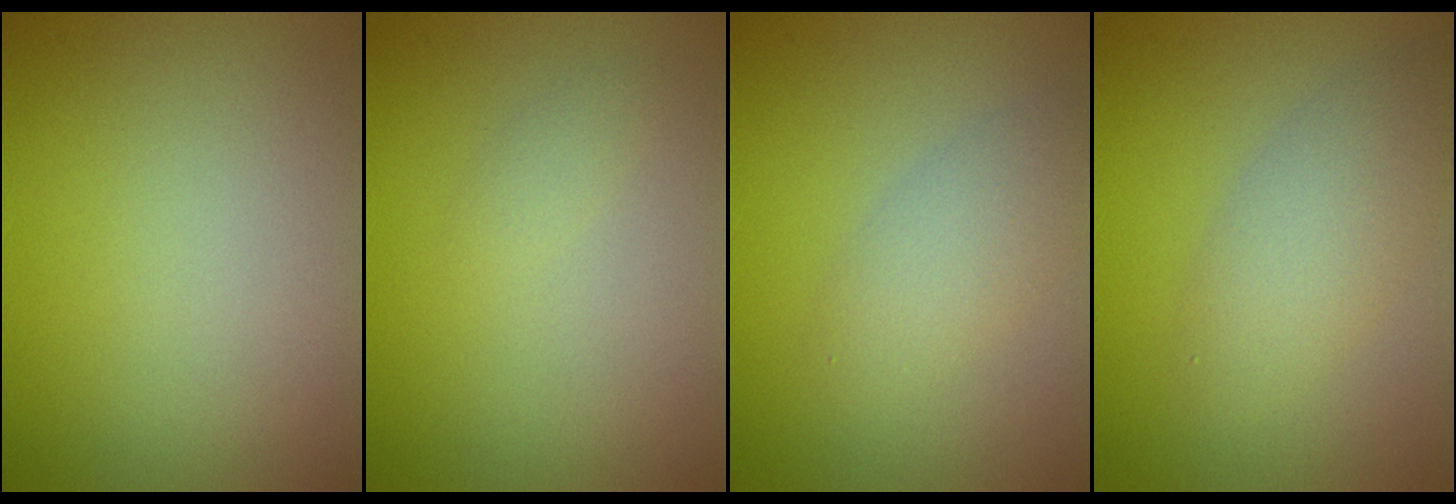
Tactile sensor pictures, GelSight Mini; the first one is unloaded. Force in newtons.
{"total": 0.7, "press": 0.7, "slide": 0.0}
{"total": 2.9, "press": 2.9, "slide": 0.1}
{"total": 3.5, "press": 3.5, "slide": 0.3}